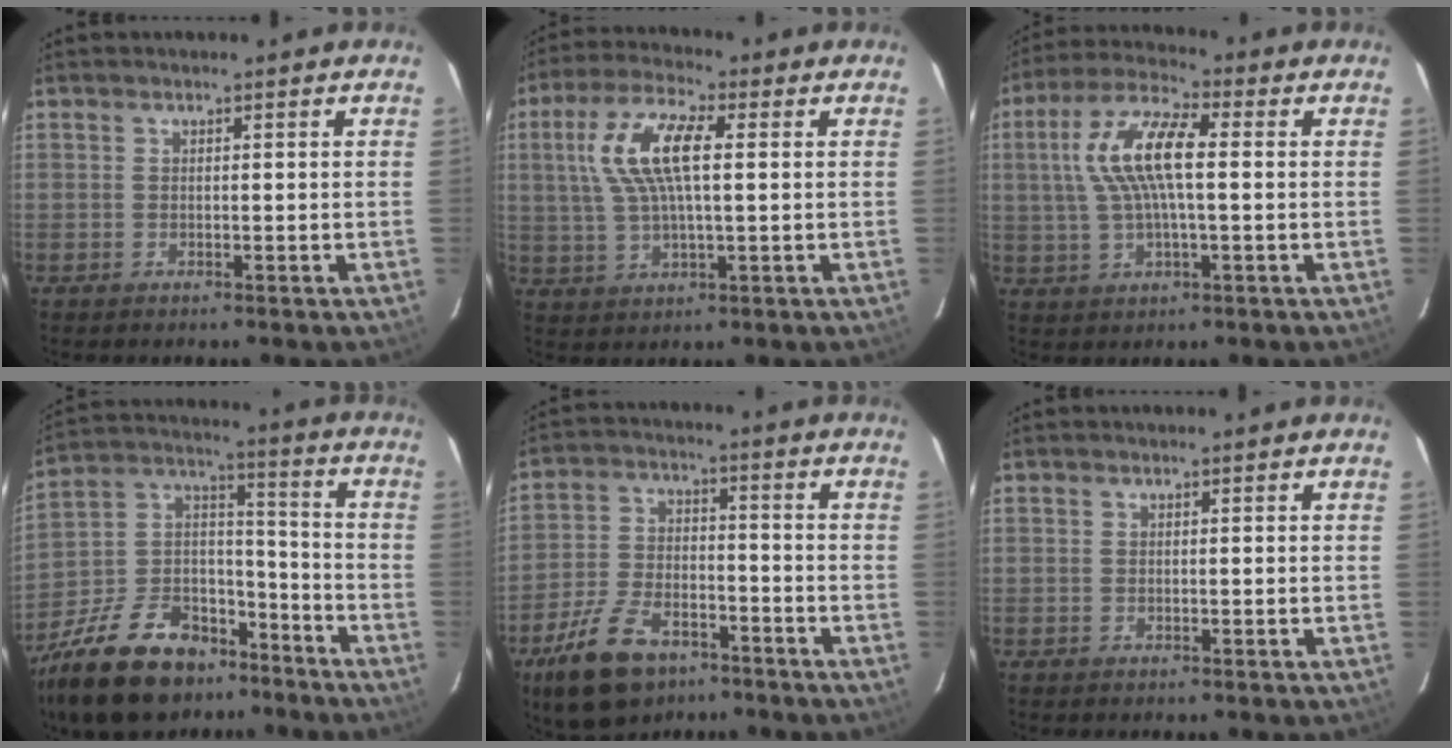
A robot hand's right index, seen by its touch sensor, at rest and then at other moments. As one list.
[{"total": 11.6, "force": [2.3, 4.0, 10.6], "torque": [-0.215, 0.016, 0.045]}, {"total": 11.9, "force": [1.3, 3.6, 11.3], "torque": [-0.227, 0.017, 0.023]}, {"total": 23.7, "force": [-16.5, 12.4, 11.7], "torque": [-0.258, 0.034, -0.262]}, {"total": 14.1, "force": [-9.0, 7.4, 8.0], "torque": [-0.179, -0.005, -0.156]}, {"total": 0.0}]